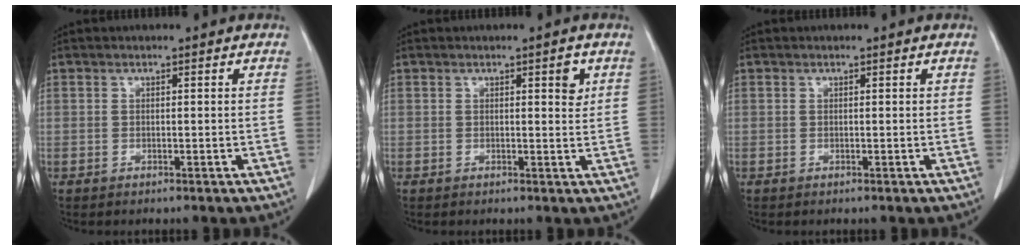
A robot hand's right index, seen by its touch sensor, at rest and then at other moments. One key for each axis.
{"total": 2.3, "fx": 1.0, "fy": 0.6, "fz": 1.9, "tx": -0.027, "ty": -0.004, "tz": 0.013}
{"total": 0.0}